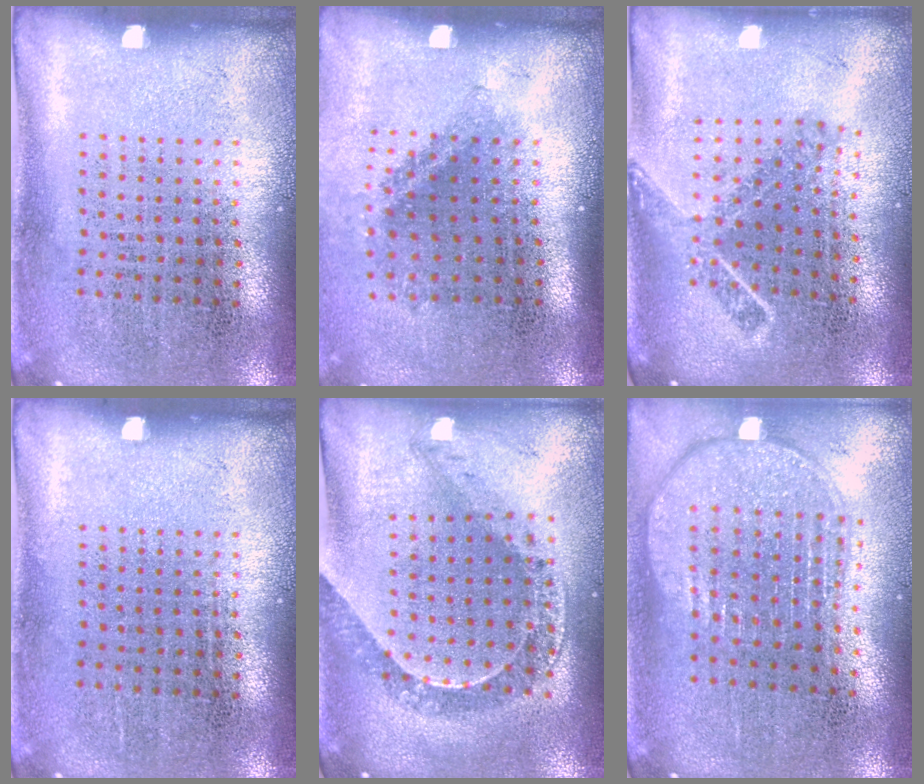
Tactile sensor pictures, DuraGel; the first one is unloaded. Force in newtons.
{"total": 1.4, "press": 1.0, "slide": 1.0}
{"total": 1.8, "press": 1.4, "slide": 1.2}
{"total": 0.0}
{"total": 0.5, "press": 0.5, "slide": 0.1}
{"total": 1.9, "press": 1.6, "slide": 1.1}